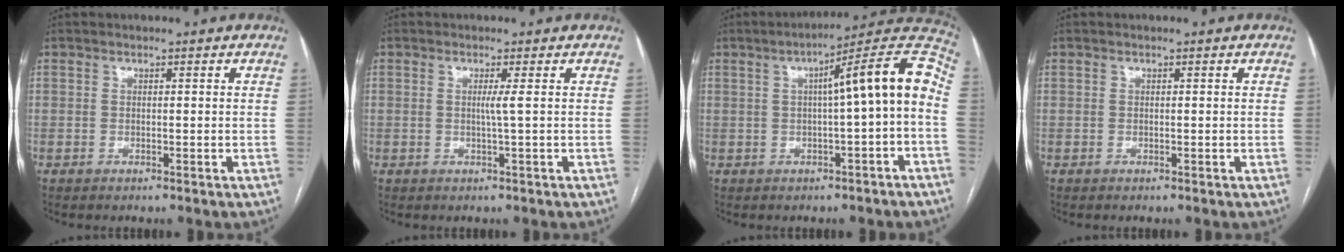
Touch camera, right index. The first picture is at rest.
{"total": 1.3, "force": [0.1, -0.5, 1.2], "torque": [-0.024, 0.000, 0.001]}
{"total": 12.6, "force": [0.1, 0.4, 12.5], "torque": [-0.168, 0.041, -0.004]}
{"total": 0.0}